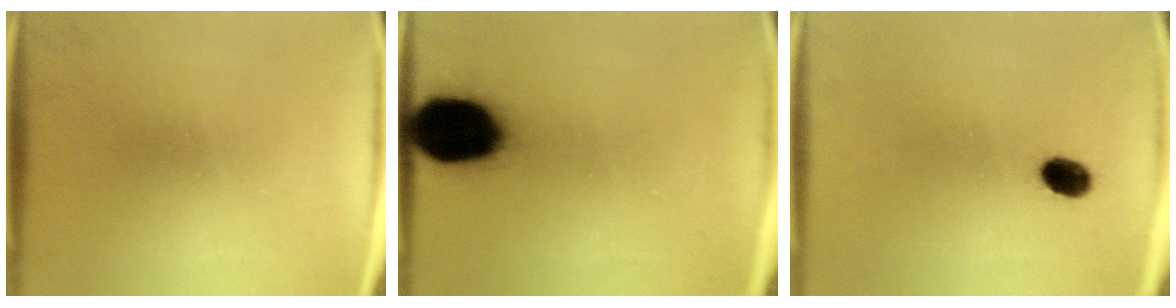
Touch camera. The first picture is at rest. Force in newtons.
{"total": 18.8}
{"total": 3.9}